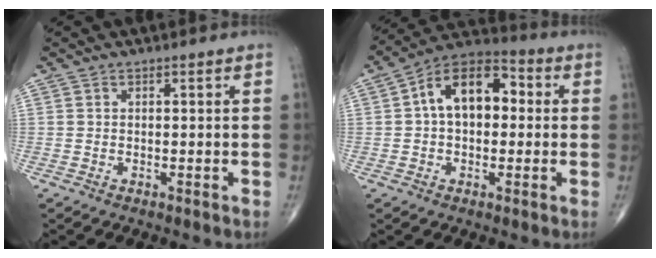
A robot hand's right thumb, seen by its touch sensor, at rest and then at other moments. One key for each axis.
{"total": 13.1, "fx": 1.6, "fy": 8.1, "fz": 10.2, "tx": -0.142, "ty": 0.037, "tz": 0.012}